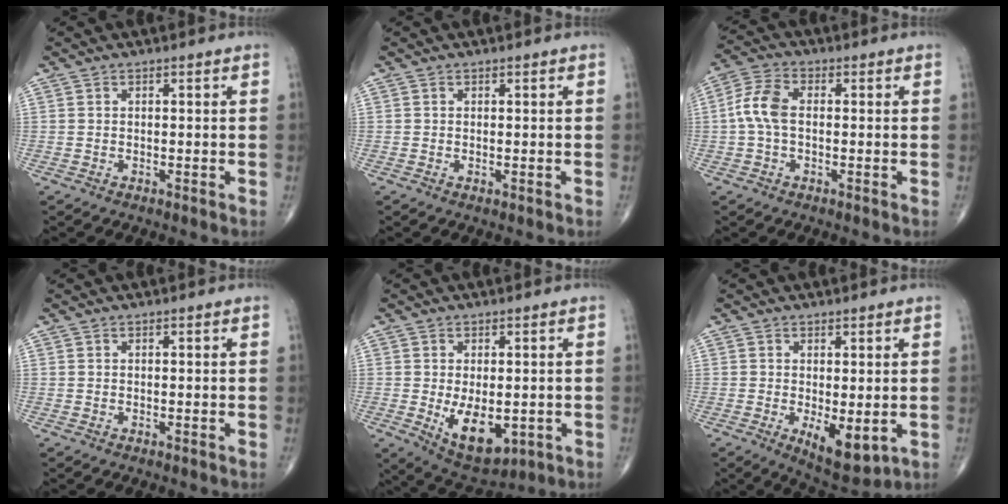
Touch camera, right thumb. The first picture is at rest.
{"total": 0.0}
{"total": 6.6, "force": [-0.1, 3.8, 5.4], "torque": [-0.119, 0.019, -0.009]}
{"total": 0.0}
{"total": 10.0, "force": [-1.8, 5.5, 8.1], "torque": [-0.112, -0.013, -0.010]}
{"total": 7.4, "force": [-1.4, 3.2, 6.5], "torque": [-0.089, -0.021, -0.011]}